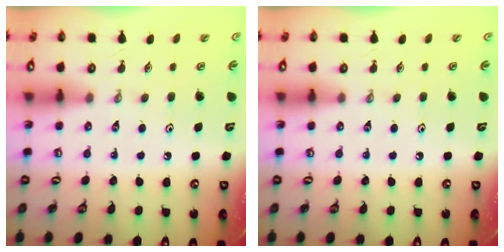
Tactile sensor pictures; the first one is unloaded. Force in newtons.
{"total": 0.0}